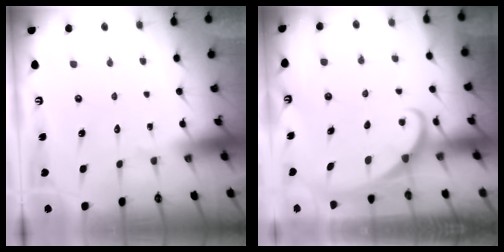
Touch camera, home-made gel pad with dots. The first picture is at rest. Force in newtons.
{"total": 1.7, "press": 1.7, "slide": 0.1}